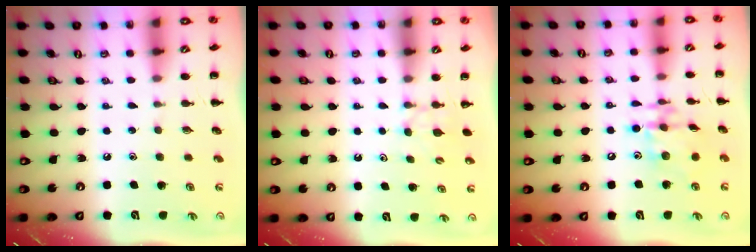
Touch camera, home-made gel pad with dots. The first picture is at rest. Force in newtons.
{"total": 2.6, "press": 2.4, "slide": 1.1}
{"total": 13.0, "press": 13.0, "slide": 1.6}